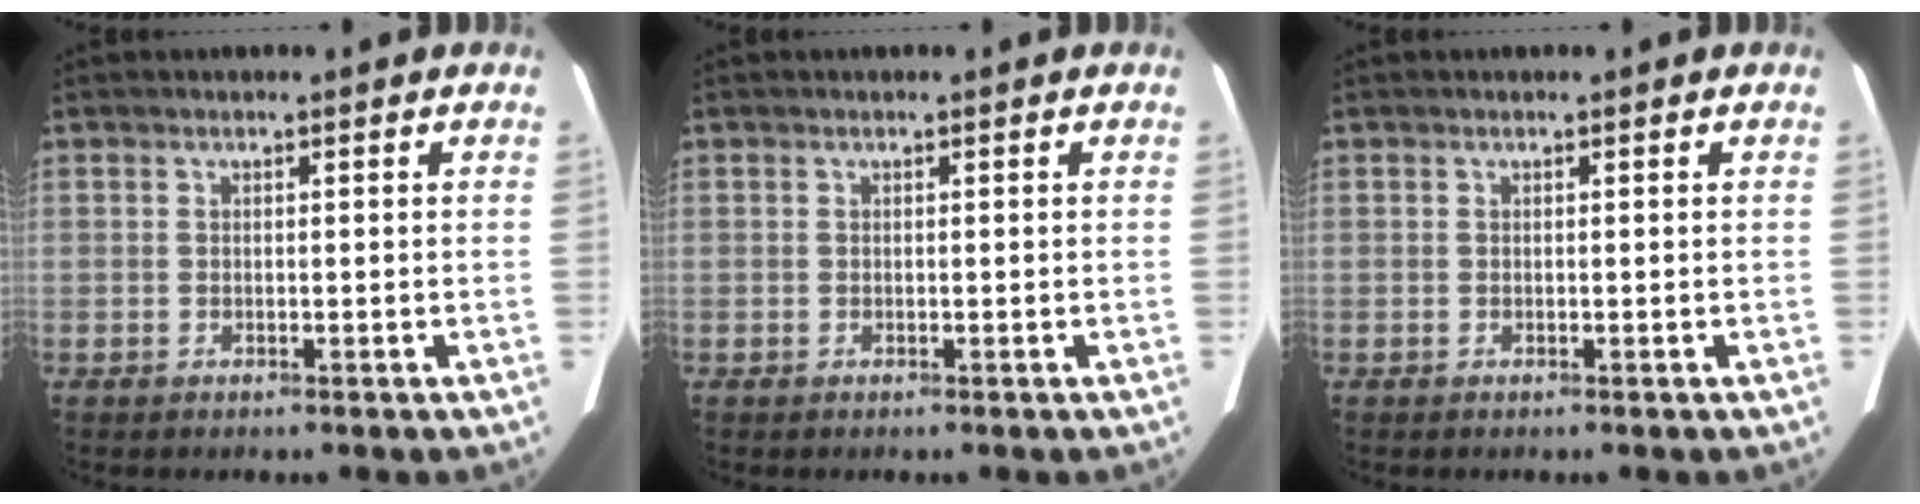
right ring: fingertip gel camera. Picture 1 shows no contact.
{"total": 0.0}
{"total": 0.0}